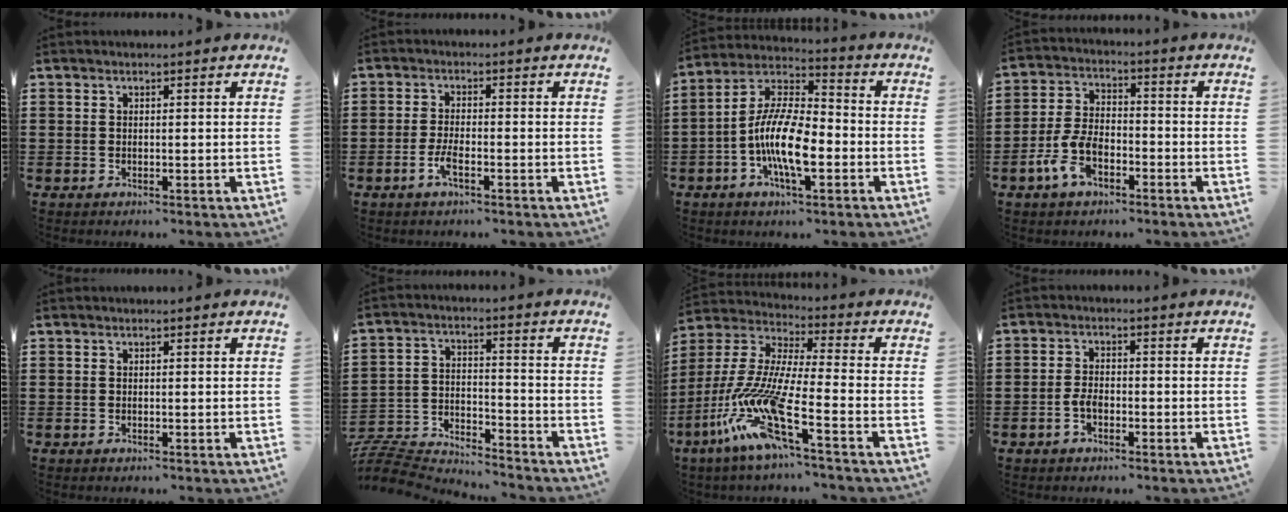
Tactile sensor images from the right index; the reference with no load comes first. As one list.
[{"total": 3.1, "force": [-1.5, 0.6, 2.6], "torque": [-0.060, -0.007, -0.030]}, {"total": 12.0, "force": [-3.8, 4.5, 10.4], "torque": [-0.227, -0.002, -0.073]}, {"total": 7.1, "force": [-3.6, 3.7, 4.8], "torque": [-0.124, 0.000, -0.073]}, {"total": 0.0}, {"total": 7.2, "force": [-7.1, 1.0, 0.8], "torque": [-0.040, 0.000, -0.149]}, {"total": 14.1, "force": [-8.4, 1.8, 11.1], "torque": [-0.262, -0.025, -0.170]}, {"total": 2.7, "force": [-1.3, 1.2, 2.1], "torque": [-0.057, -0.005, -0.027]}]